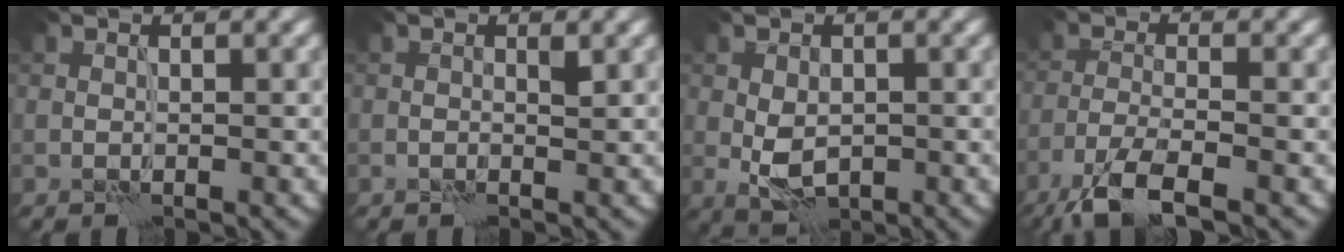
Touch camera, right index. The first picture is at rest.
{"total": 0.8, "force": [0.1, 0.4, 0.7], "torque": [-0.007, -0.001, -0.001]}
{"total": 3.3, "force": [-0.4, 2.1, 2.5], "torque": [-0.044, -0.004, -0.006]}
{"total": 6.2, "force": [-4.3, 1.4, 4.2], "torque": [-0.083, -0.008, -0.090]}